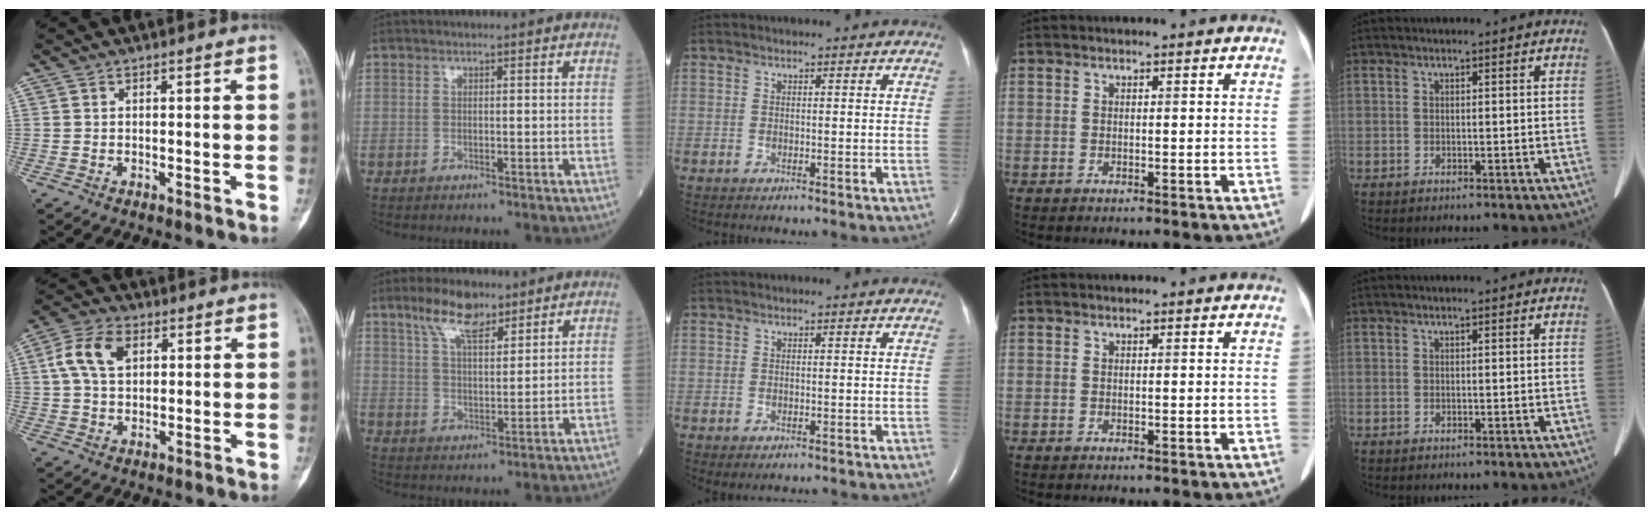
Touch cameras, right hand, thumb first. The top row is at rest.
{"thumb": {"total": 8.9, "force": [2.5, 5.8, 6.2], "torque": [-0.115, 0.012, 0.042]}, "index": {"total": 7.5, "force": [5.3, 2.5, 4.7], "torque": [-0.094, 0.010, 0.102]}, "middle": {"total": 0.7, "force": [-0.4, 0.3, 0.5], "torque": [-0.009, -0.004, -0.002]}}